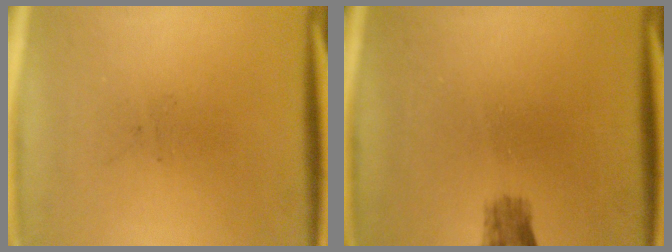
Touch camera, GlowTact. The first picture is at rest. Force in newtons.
{"total": 2.3}